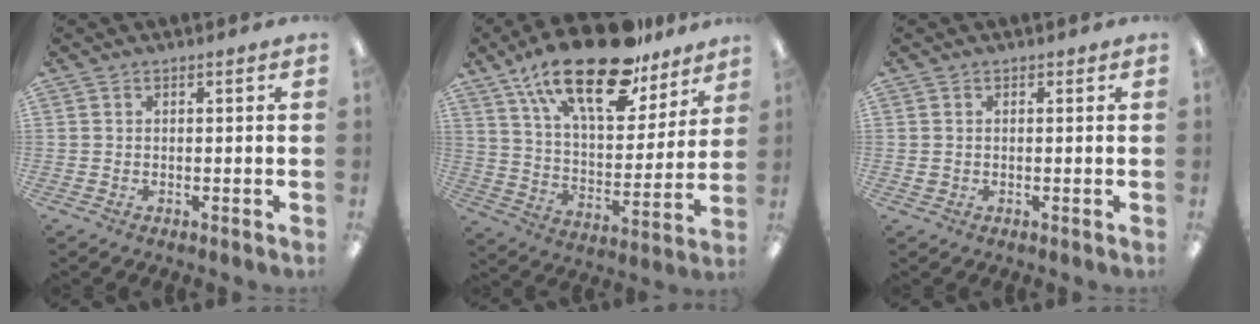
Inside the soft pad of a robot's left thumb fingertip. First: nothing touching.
{"total": 24.0, "force": [16.5, 9.4, 14.6], "torque": [-0.243, -0.095, 0.285]}
{"total": 1.1, "force": [0.3, 1.0, 0.1], "torque": [-0.003, 0.007, 0.003]}